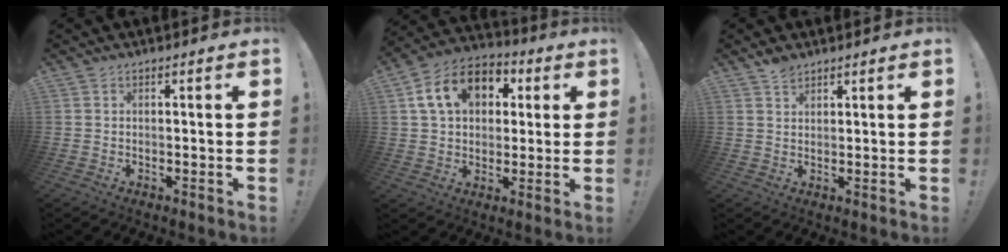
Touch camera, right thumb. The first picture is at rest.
{"total": 15.1, "force": [4.8, 11.4, 8.7], "torque": [-0.132, 0.003, 0.094]}
{"total": 2.7, "force": [2.2, 1.3, 1.0], "torque": [-0.012, -0.012, 0.039]}